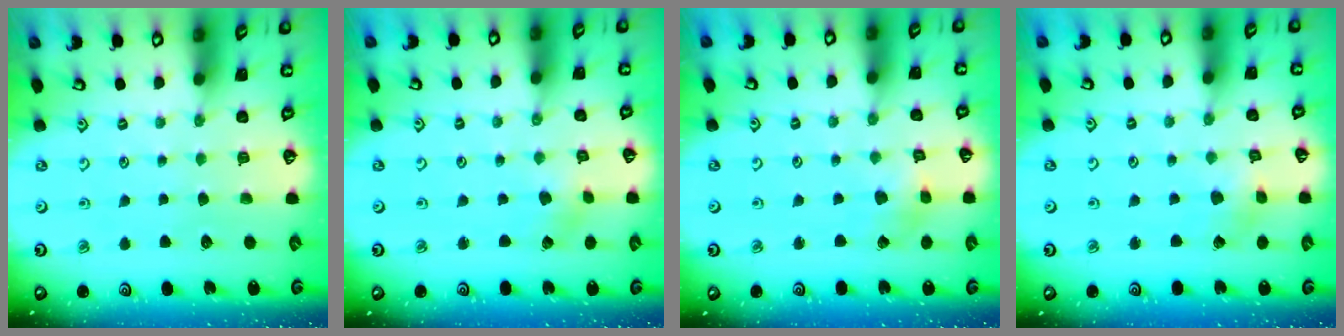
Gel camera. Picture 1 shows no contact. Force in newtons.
{"total": 1.6, "press": 1.6, "slide": 0.1}
{"total": 2.7, "press": 2.7, "slide": 0.2}
{"total": 2.4, "press": 2.4, "slide": 0.2}